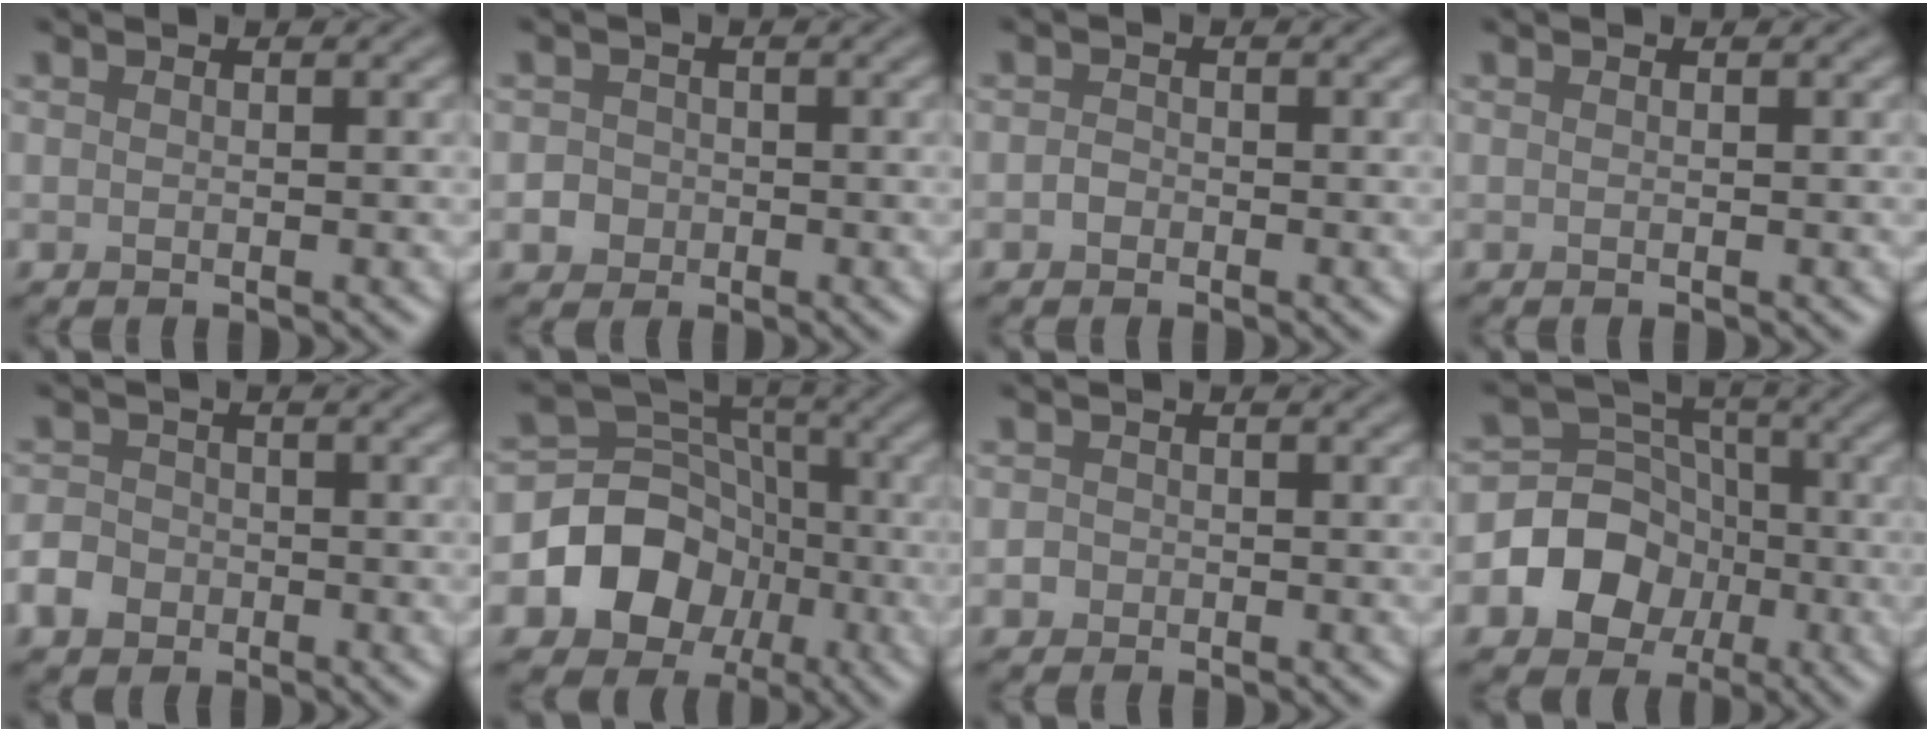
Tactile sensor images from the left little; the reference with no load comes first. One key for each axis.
{"total": 2.5, "fx": -0.9, "fy": 2.3, "fz": 0.5, "tx": 0.011, "ty": 0.003, "tz": -0.024}
{"total": 1.0, "fx": -0.5, "fy": 0.8, "fz": 0.3, "tx": -0.004, "ty": 0.001, "tz": -0.012}
{"total": 0.0}
{"total": 3.0, "fx": -1.5, "fy": 2.4, "fz": 1.0, "tx": -0.022, "ty": 0.000, "tz": -0.035}
{"total": 8.7, "fx": -2.8, "fy": 7.4, "fz": 3.7, "tx": -0.049, "ty": 0.011, "tz": -0.073}
{"total": 1.0, "fx": -0.4, "fy": 0.9, "fz": 0.2, "tx": 0.002, "ty": 0.001, "tz": -0.009}
{"total": 8.0, "fx": -2.6, "fy": 6.9, "fz": 3.2, "tx": -0.039, "ty": 0.008, "tz": -0.080}